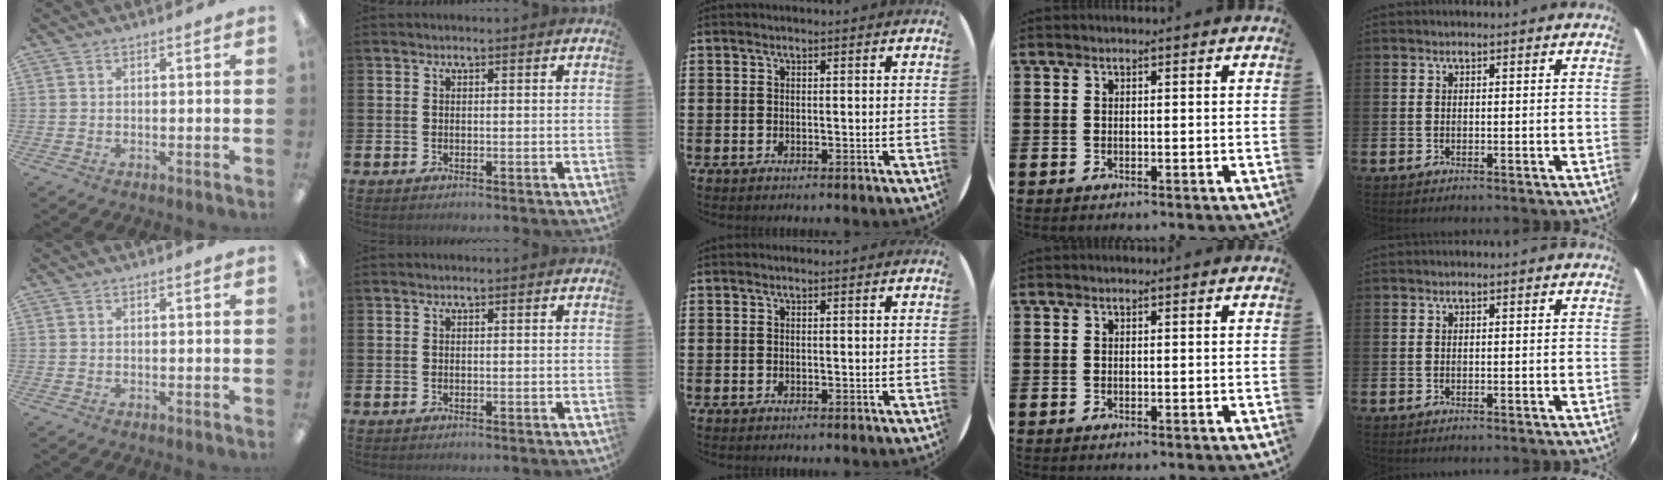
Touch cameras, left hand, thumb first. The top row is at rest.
{}